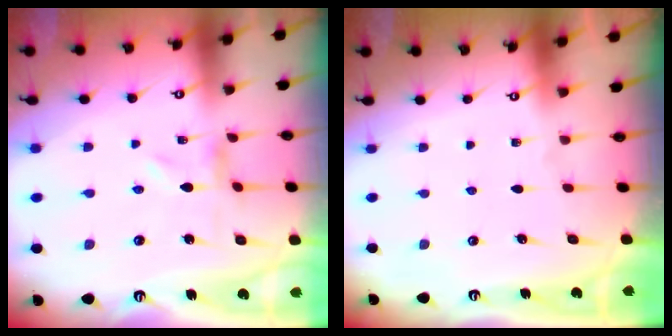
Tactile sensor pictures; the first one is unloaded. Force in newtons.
{"total": 0.0}